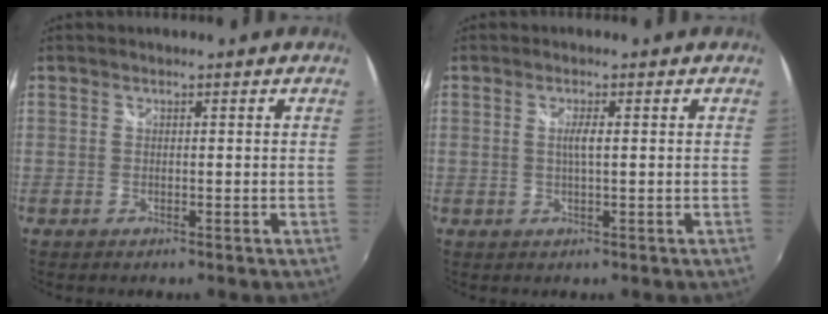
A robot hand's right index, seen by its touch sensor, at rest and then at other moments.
{"total": 2.0, "force": [0.2, 0.0, 2.0], "torque": [-0.036, -0.001, 0.002]}